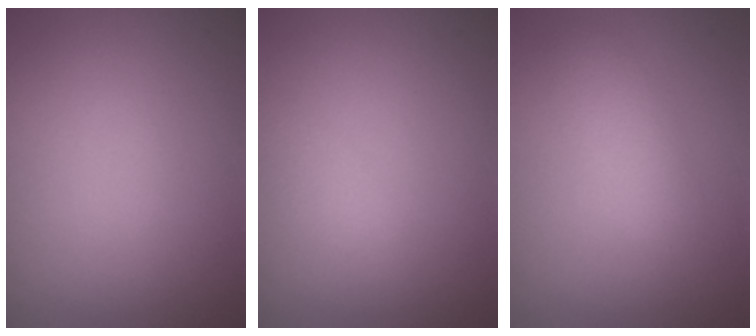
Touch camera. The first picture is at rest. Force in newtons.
{"total": 1.5, "press": 1.5, "slide": 0.1}
{"total": 2.2, "press": 2.2, "slide": 0.0}